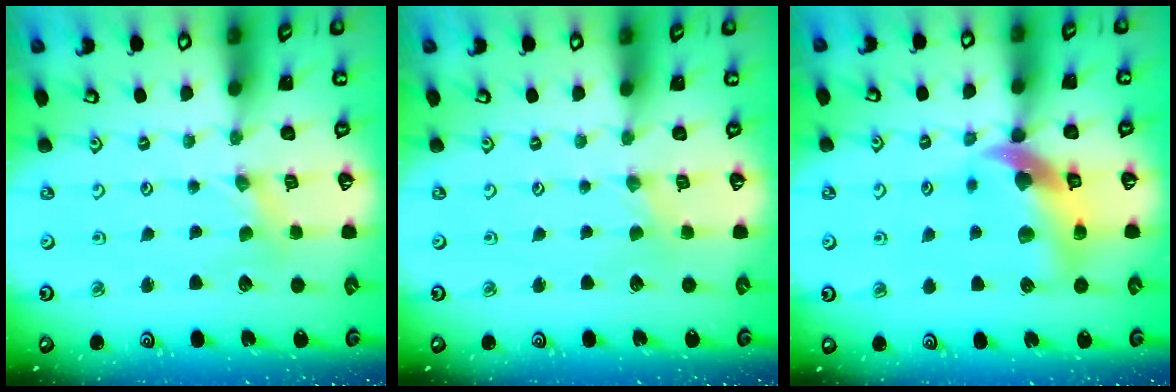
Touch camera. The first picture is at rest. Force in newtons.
{"total": 0.0}
{"total": 12.4, "press": 12.3, "slide": 1.6}